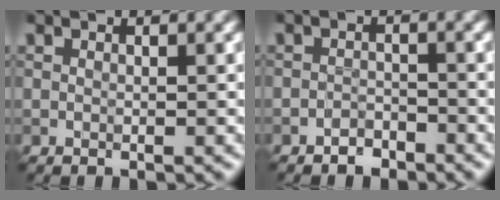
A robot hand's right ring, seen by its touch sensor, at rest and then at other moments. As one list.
[{"total": 1.5, "force": [-1.4, 0.6, 0.3], "torque": [-0.002, 0.004, -0.028]}]